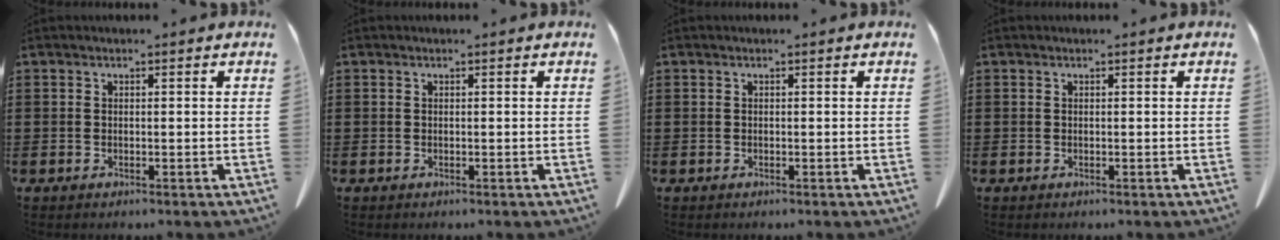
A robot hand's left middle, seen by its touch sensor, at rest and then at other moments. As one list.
[{"total": 0.0}, {"total": 0.0}, {"total": 0.0}]